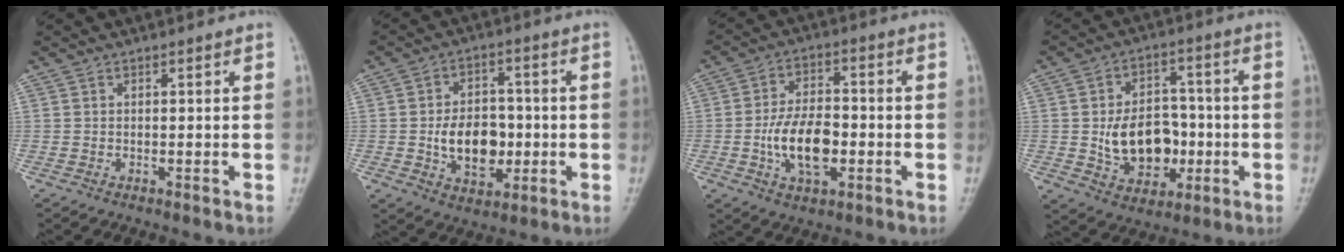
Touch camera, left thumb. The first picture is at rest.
{"total": 11.1, "force": [-1.3, 7.6, 8.0], "torque": [-0.094, 0.007, -0.020]}
{"total": 11.2, "force": [-2.3, 6.1, 9.2], "torque": [-0.152, 0.014, -0.043]}
{"total": 13.5, "force": [-1.7, 9.8, 9.2], "torque": [-0.106, 0.016, -0.019]}